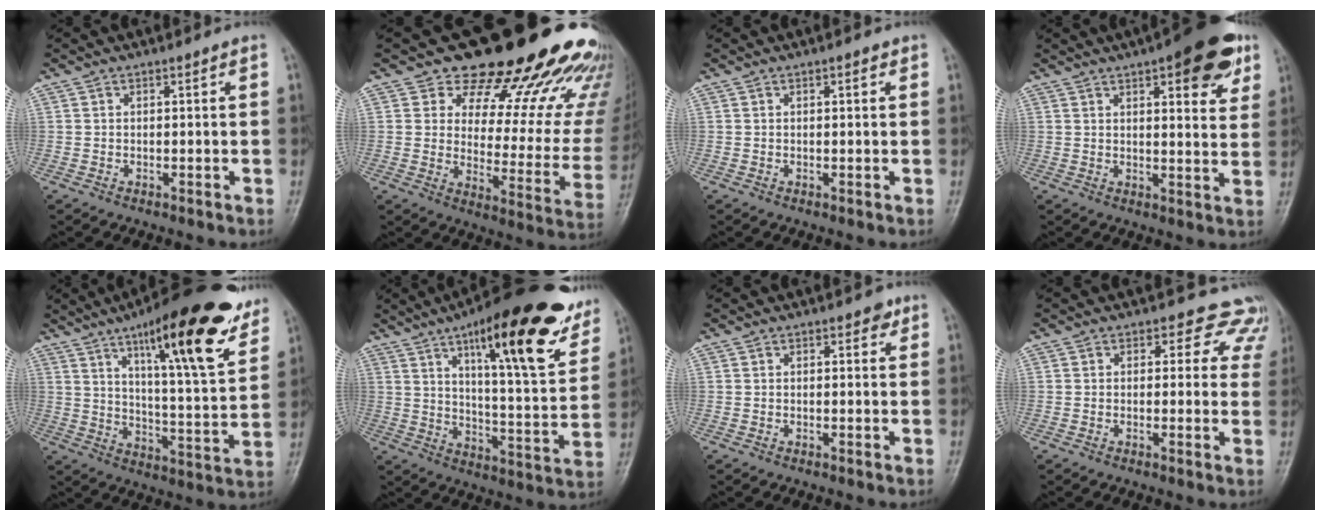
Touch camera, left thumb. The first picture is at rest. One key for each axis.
{"total": 25.7, "fx": 21.3, "fy": 9.3, "fz": 11.0, "tx": -0.099, "ty": -0.137, "tz": 0.264}
{"total": 1.0, "fx": 0.5, "fy": 0.4, "fz": 0.7, "tx": -0.008, "ty": 0.001, "tz": 0.004}
{"total": 13.7, "fx": 7.4, "fy": 4.6, "fz": 10.5, "tx": -0.101, "ty": -0.022, "tz": 0.093}
{"total": 23.2, "fx": 14.2, "fy": 5.1, "fz": 17.6, "tx": -0.230, "ty": -0.056, "tz": 0.215}
{"total": 26.0, "fx": 14.8, "fy": 6.8, "fz": 20.3, "tx": -0.260, "ty": -0.048, "tz": 0.219}
{"total": 1.3, "fx": 0.7, "fy": 0.9, "fz": 0.7, "tx": 0.004, "ty": -0.001, "tz": 0.004}
{"total": 7.4, "fx": 5.3, "fy": 4.8, "fz": 1.6, "tx": 0.035, "ty": -0.015, "tz": 0.031}